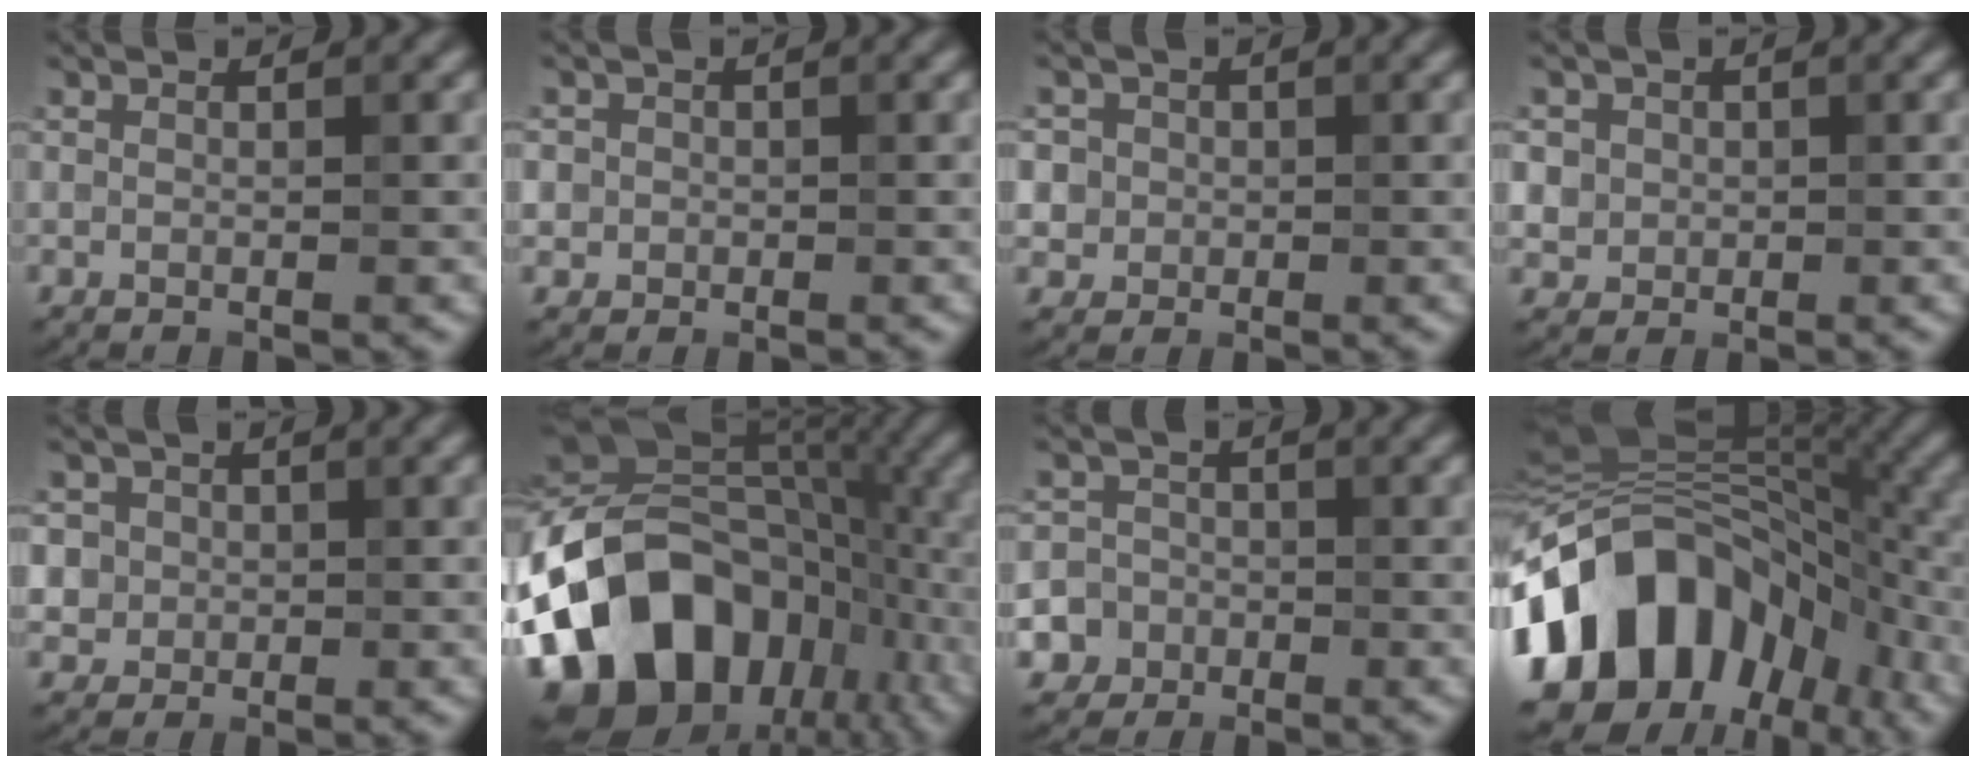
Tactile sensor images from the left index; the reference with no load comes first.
{"total": 1.8, "force": [0.1, 1.8, 0.3], "torque": [0.015, 0.003, -0.006]}
{"total": 4.0, "force": [0.8, 3.7, 1.1], "torque": [-0.006, 0.023, 0.002]}
{"total": 2.6, "force": [0.5, 2.4, 0.7], "torque": [-0.005, 0.005, 0.016]}
{"total": 4.5, "force": [1.0, 4.2, 1.3], "torque": [-0.017, 0.027, 0.004]}
{"total": 17.0, "force": [-6.4, 11.7, 10.5], "torque": [-0.188, -0.006, -0.119]}
{"total": 5.7, "force": [-2.8, 4.9, 0.7], "torque": [0.005, -0.006, -0.068]}
{"total": 15.2, "force": [-5.3, 11.0, 9.1], "torque": [-0.149, 0.004, -0.103]}